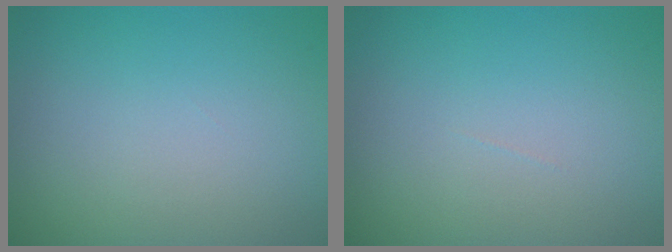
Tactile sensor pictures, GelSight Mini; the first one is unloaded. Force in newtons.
{"total": 0.0}